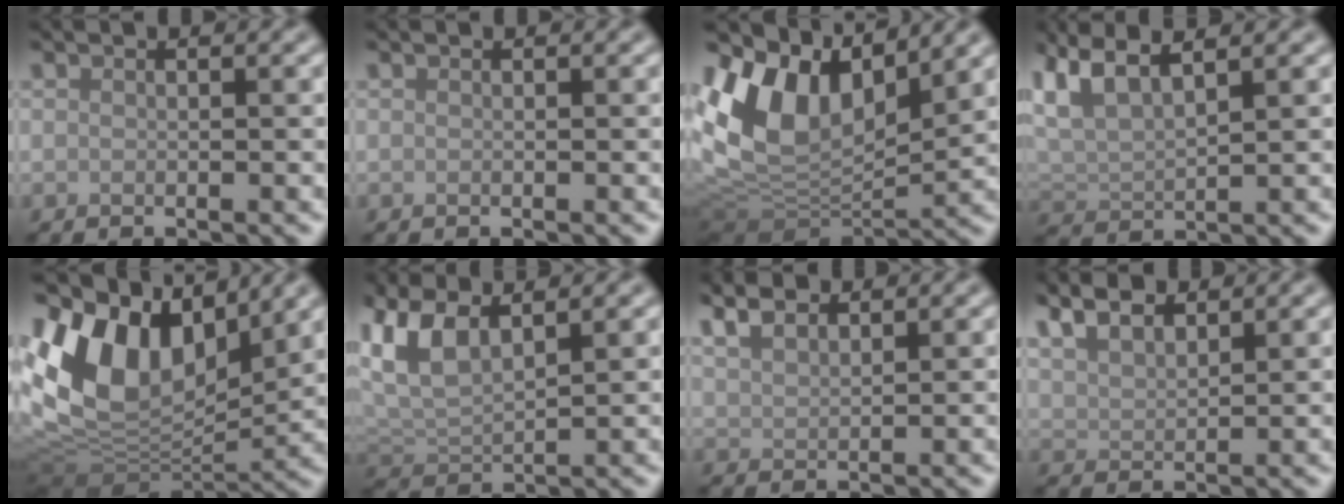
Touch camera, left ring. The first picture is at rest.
{"total": 0.0}
{"total": 11.2, "force": [4.3, 7.1, 7.6], "torque": [-0.159, 0.007, 0.081]}
{"total": 4.7, "force": [3.3, 1.4, 3.1], "torque": [-0.076, 0.019, 0.064]}
{"total": 12.6, "force": [4.1, 8.3, 8.6], "torque": [-0.179, 0.013, 0.077]}
{"total": 5.4, "force": [2.8, 2.4, 3.9], "torque": [-0.097, 0.009, 0.057]}
{"total": 2.9, "force": [2.3, 1.1, 1.3], "torque": [-0.032, 0.012, 0.049]}
{"total": 3.9, "force": [3.0, 1.5, 1.9], "torque": [-0.046, 0.012, 0.054]}